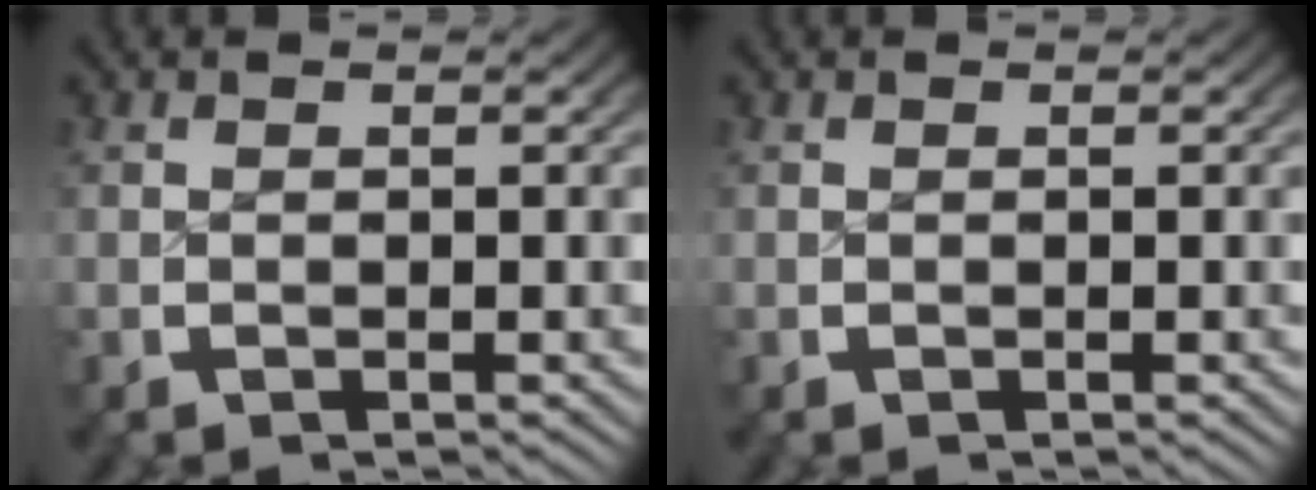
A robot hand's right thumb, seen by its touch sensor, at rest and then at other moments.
{"total": 0.0}